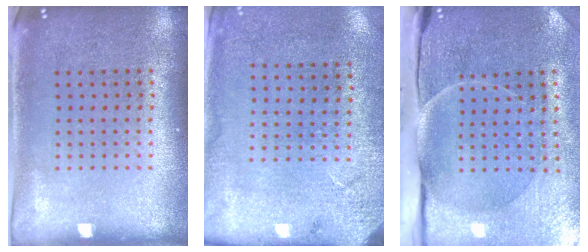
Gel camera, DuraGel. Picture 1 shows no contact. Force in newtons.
{"total": 2.7, "press": 2.2, "slide": 1.5}
{"total": 4.8, "press": 3.9, "slide": 2.8}